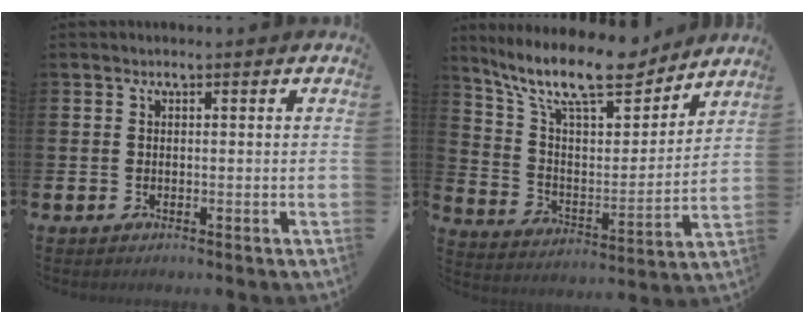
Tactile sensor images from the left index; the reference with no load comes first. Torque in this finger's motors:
{"motor_torque": [1.12, -1.02, 0.91, 0.21]}